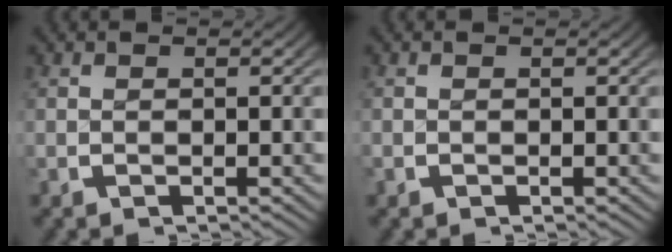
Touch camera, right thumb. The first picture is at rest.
{"total": 0.6, "force": [-0.2, 0.2, -0.5], "torque": [0.008, -0.009, -0.001]}